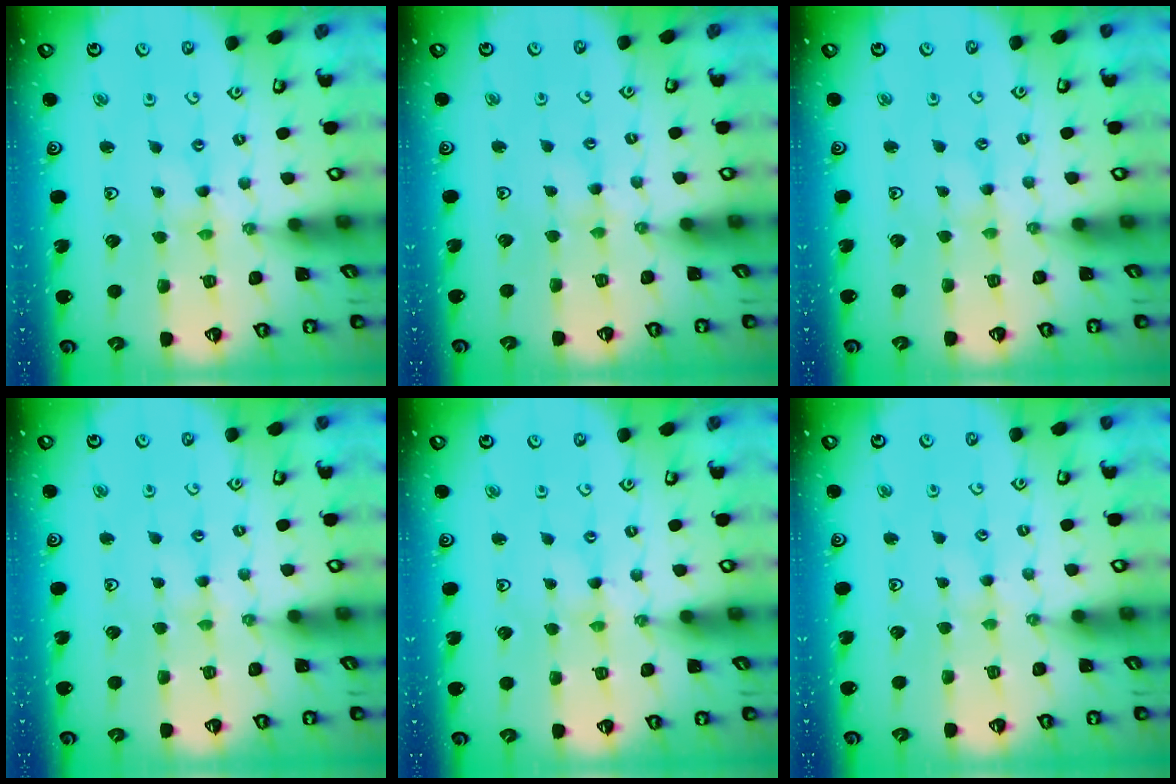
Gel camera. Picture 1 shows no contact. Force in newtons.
{"total": 2.6, "press": 2.6, "slide": 0.4}
{"total": 0.9, "press": 0.8, "slide": 0.2}
{"total": 1.8, "press": 1.7, "slide": 0.3}
{"total": 0.0}
{"total": 2.8, "press": 2.7, "slide": 0.4}